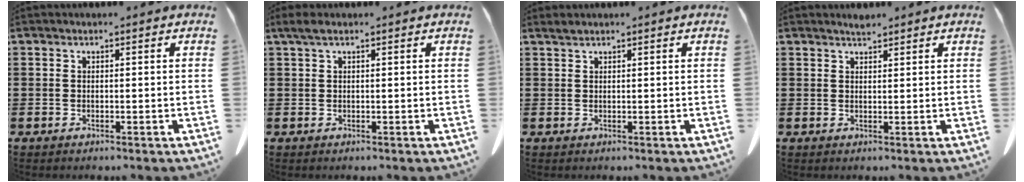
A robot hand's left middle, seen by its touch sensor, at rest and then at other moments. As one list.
[{"total": 1.6, "force": [0.6, 0.3, 1.4], "torque": [-0.029, 0.001, 0.012]}, {"total": 0.9, "force": [0.7, 0.1, 0.5], "torque": [-0.013, -0.002, 0.015]}, {"total": 1.7, "force": [1.6, 0.3, 0.4], "torque": [-0.012, -0.001, 0.031]}]